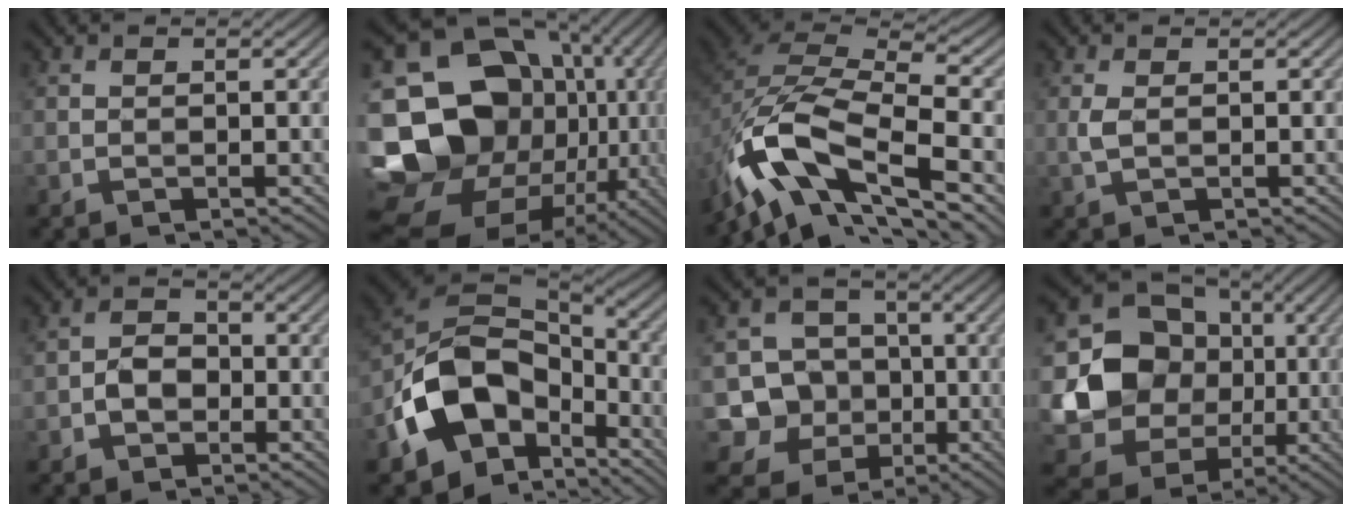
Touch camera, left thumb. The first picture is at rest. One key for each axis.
{"total": 22.3, "fx": -3.2, "fy": 18.5, "fz": 12.0, "tx": -0.267, "ty": -0.001, "tz": -0.068}
{"total": 13.8, "fx": -6.9, "fy": 6.3, "fz": 10.1, "tx": -0.201, "ty": -0.010, "tz": -0.129}
{"total": 1.5, "fx": 0.1, "fy": 0.5, "fz": 1.4, "tx": -0.042, "ty": 0.003, "tz": 0.004}
{"total": 2.9, "fx": -1.2, "fy": 2.1, "fz": 1.6, "tx": -0.028, "ty": 0.005, "tz": -0.025}
{"total": 13.5, "fx": -5.6, "fy": 9.1, "fz": 8.2, "tx": -0.161, "ty": -0.015, "tz": -0.113}
{"total": 9.4, "fx": -2.3, "fy": 8.8, "fz": 2.5, "tx": -0.080, "ty": 0.004, "tz": -0.069}
{"total": 15.2, "fx": 0.2, "fy": 14.0, "fz": 6.0, "tx": -0.145, "ty": -0.027, "tz": -0.002}